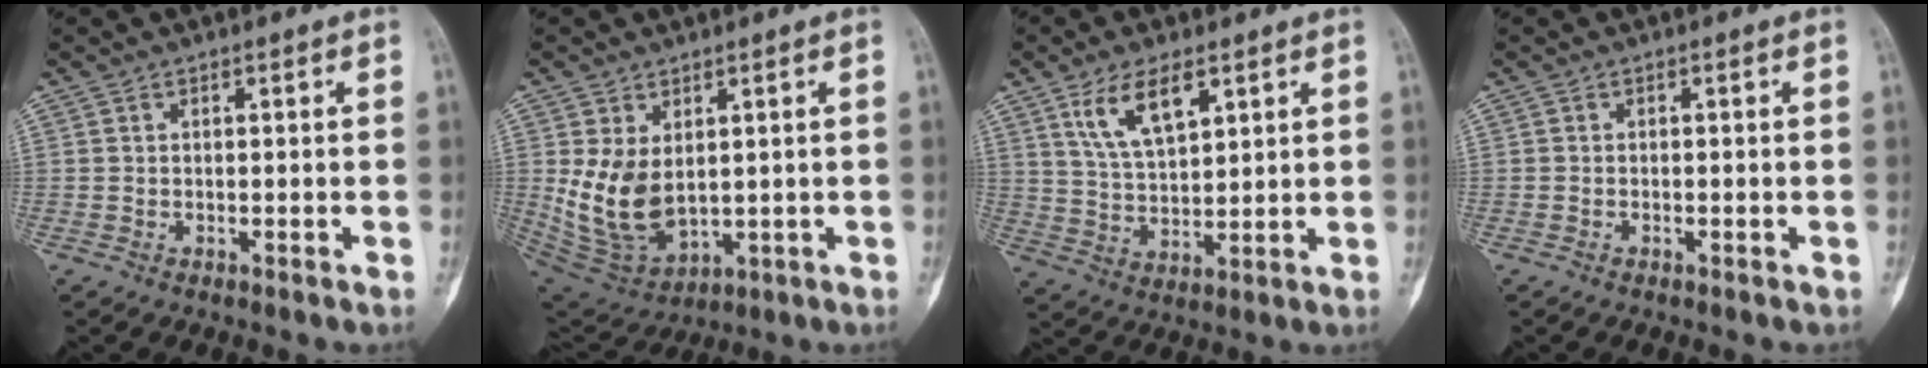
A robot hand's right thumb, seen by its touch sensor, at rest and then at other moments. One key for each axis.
{"total": 11.7, "fx": 1.3, "fy": 7.5, "fz": 8.8, "tx": -0.153, "ty": -0.017, "tz": 0.051}
{"total": 9.7, "fx": 5.2, "fy": 4.2, "fz": 7.0, "tx": -0.119, "ty": -0.025, "tz": 0.107}
{"total": 0.0}